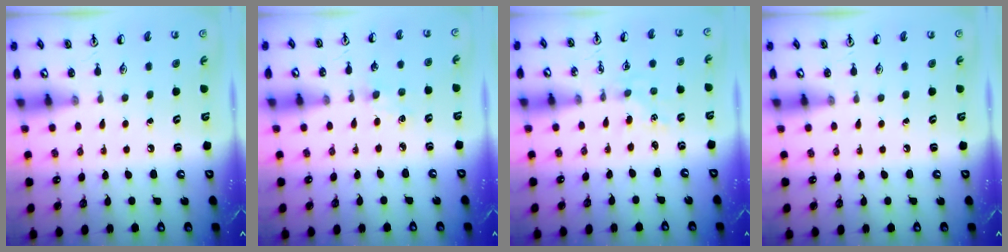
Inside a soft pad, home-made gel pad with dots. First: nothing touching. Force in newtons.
{"total": 2.7, "press": 2.7, "slide": 0.4}
{"total": 0.8, "press": 0.8, "slide": 0.1}
{"total": 0.0}